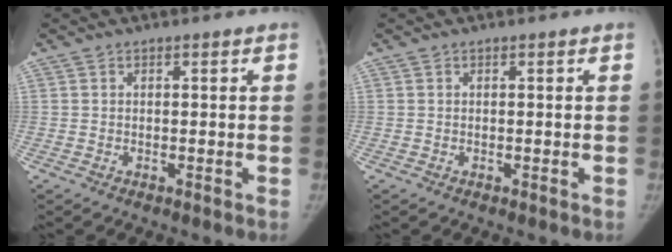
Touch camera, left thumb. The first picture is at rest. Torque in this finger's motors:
{"motor_torque": [0.09, 0.02, 0.43, -0.30, 0.01]}